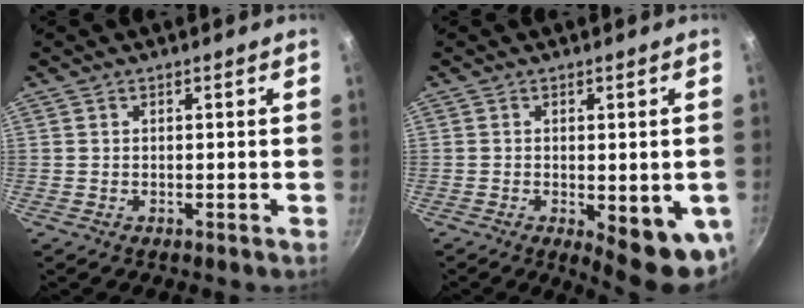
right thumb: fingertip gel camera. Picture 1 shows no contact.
{"total": 11.6, "force": [-2.8, 4.1, 10.5], "torque": [-0.104, -0.013, -0.027]}